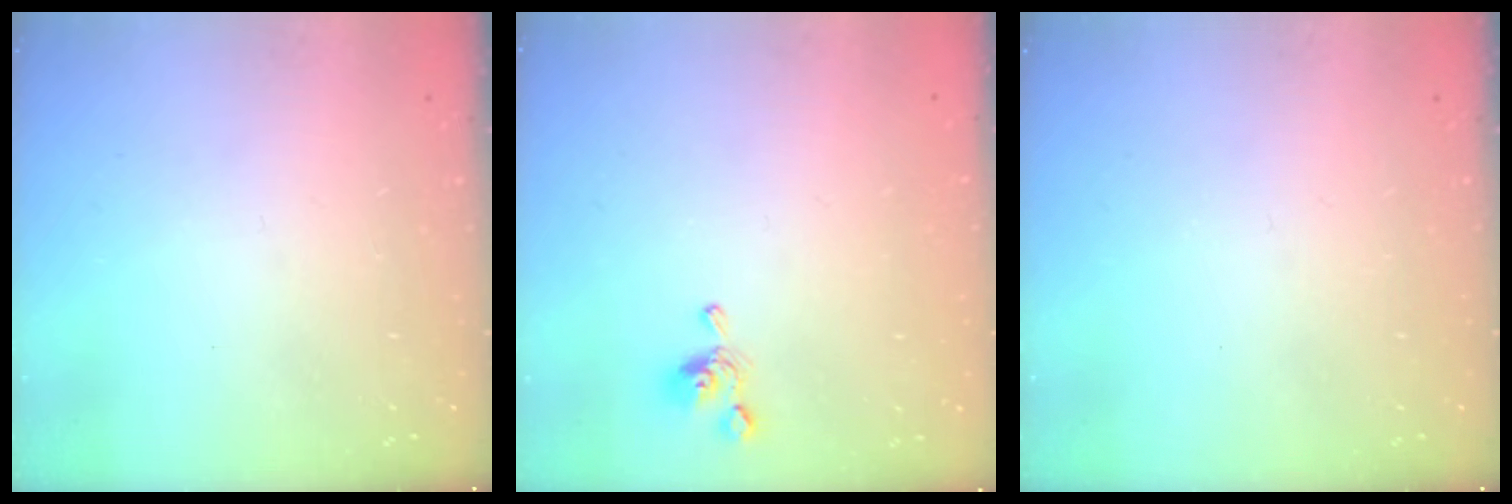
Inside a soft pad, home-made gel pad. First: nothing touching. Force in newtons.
{"total": 2.7, "press": 2.7, "slide": 0.4}
{"total": 0.0}